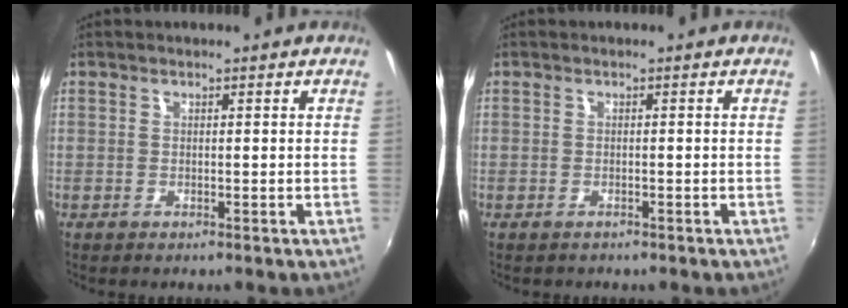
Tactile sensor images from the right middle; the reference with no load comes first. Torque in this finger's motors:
{"motor_torque": [-0.52, 0.08, 0.02, 0.00]}